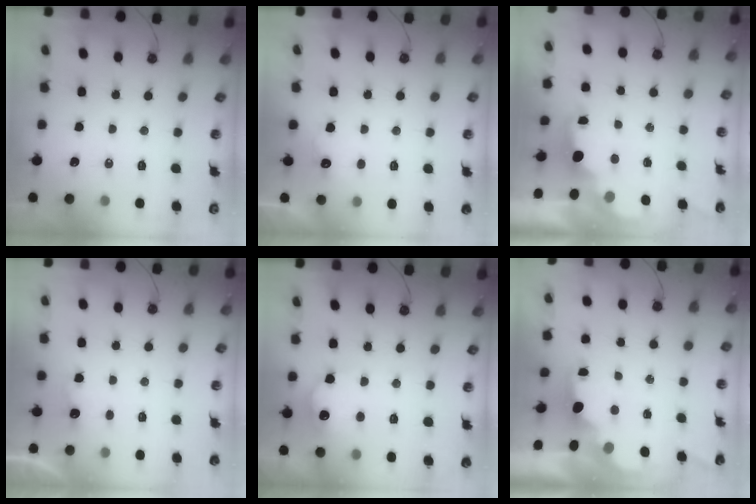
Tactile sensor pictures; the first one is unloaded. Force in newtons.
{"total": 5.2, "press": 5.0, "slide": 1.2}
{"total": 2.3, "press": 2.2, "slide": 0.7}
{"total": 2.6, "press": 2.5, "slide": 0.8}
{"total": 11.6, "press": 11.6, "slide": 0.5}
{"total": 2.2, "press": 2.1, "slide": 0.8}